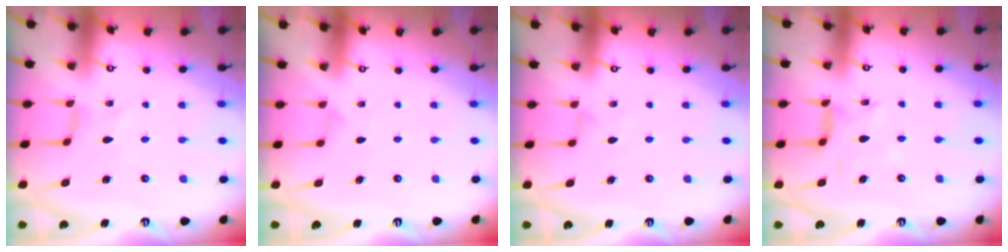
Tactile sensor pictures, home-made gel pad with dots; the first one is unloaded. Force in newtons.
{"total": 0.0}
{"total": 0.6, "press": 0.5, "slide": 0.3}
{"total": 8.6, "press": 8.5, "slide": 0.5}